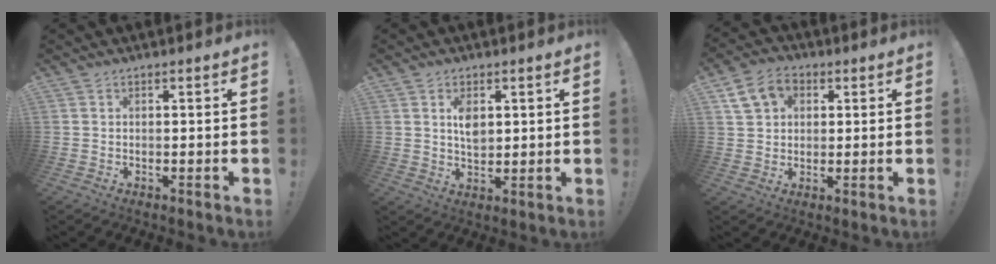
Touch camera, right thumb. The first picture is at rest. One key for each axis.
{"total": 5.5, "fx": 1.7, "fy": 3.5, "fz": 3.9, "tx": -0.053, "ty": -0.006, "tz": 0.026}
{"total": 9.3, "fx": 3.8, "fy": 7.2, "fz": 4.7, "tx": -0.080, "ty": 0.002, "tz": 0.077}